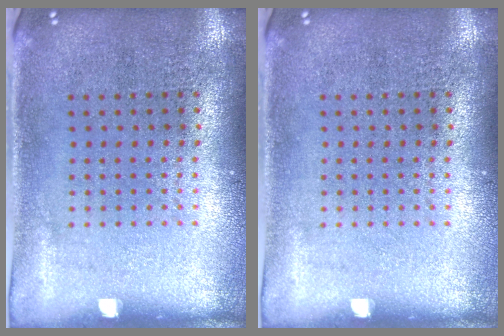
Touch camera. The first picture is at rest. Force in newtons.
{"total": 0.0}